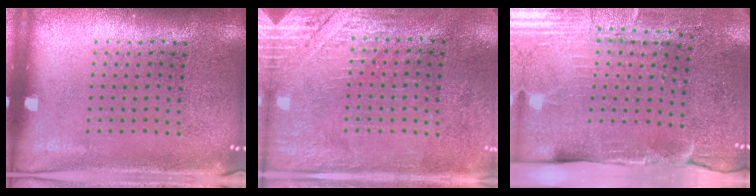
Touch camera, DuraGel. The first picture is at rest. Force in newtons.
{"total": 2.7, "press": 2.4, "slide": 1.2}
{"total": 4.6, "press": 3.8, "slide": 2.6}